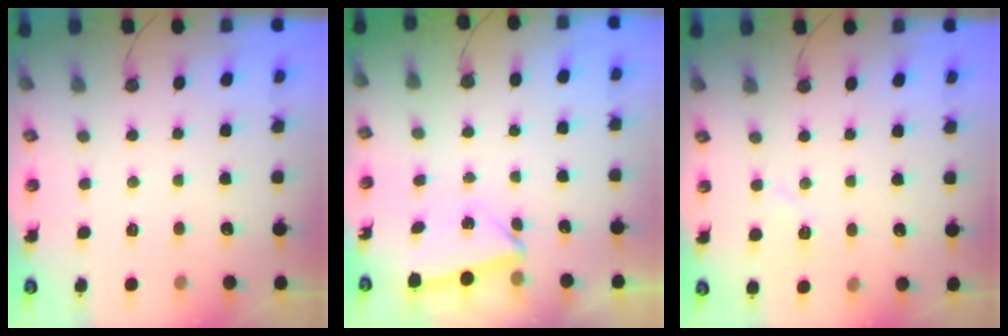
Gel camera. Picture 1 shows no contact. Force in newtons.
{"total": 2.9, "press": 2.7, "slide": 1.2}
{"total": 6.7, "press": 6.4, "slide": 1.8}